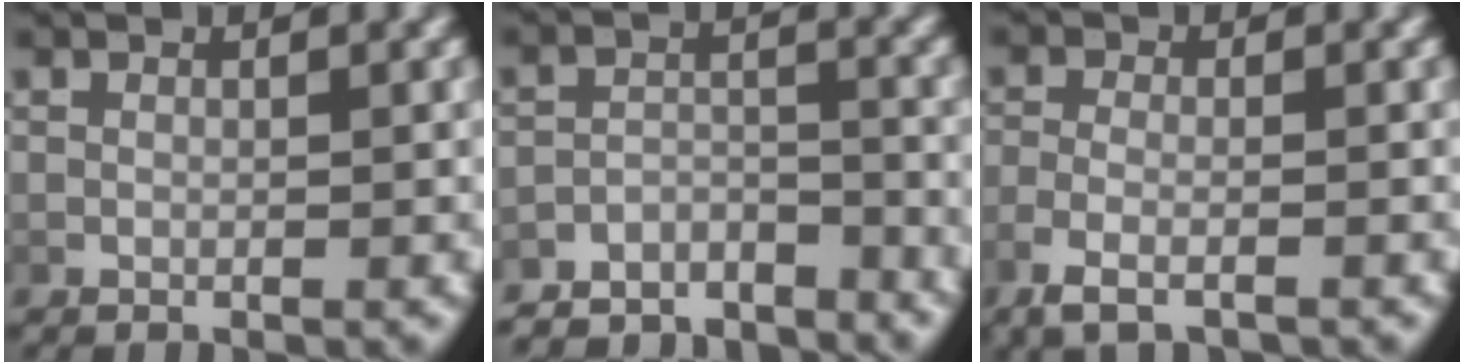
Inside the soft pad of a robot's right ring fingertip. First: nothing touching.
{"total": 7.0, "force": [-6.5, 2.1, 1.5], "torque": [-0.011, -0.017, -0.107]}
{"total": 3.1, "force": [-2.0, 1.0, 2.2], "torque": [-0.056, -0.010, -0.027]}